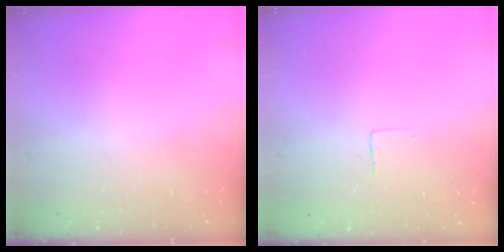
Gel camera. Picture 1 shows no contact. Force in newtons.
{"total": 2.4, "press": 2.4, "slide": 0.1}